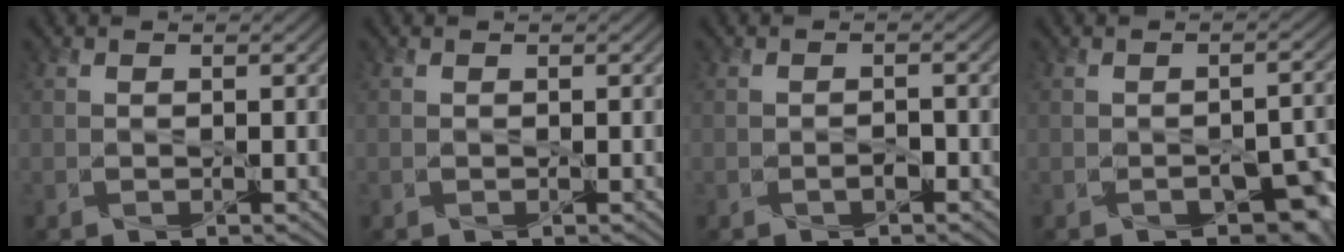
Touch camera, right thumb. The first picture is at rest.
{"total": 0.0}
{"total": 1.2, "force": [-0.7, 0.6, 0.7], "torque": [-0.013, 0.001, -0.013]}
{"total": 4.8, "force": [-2.5, 2.6, 3.1], "torque": [-0.040, -0.002, -0.026]}